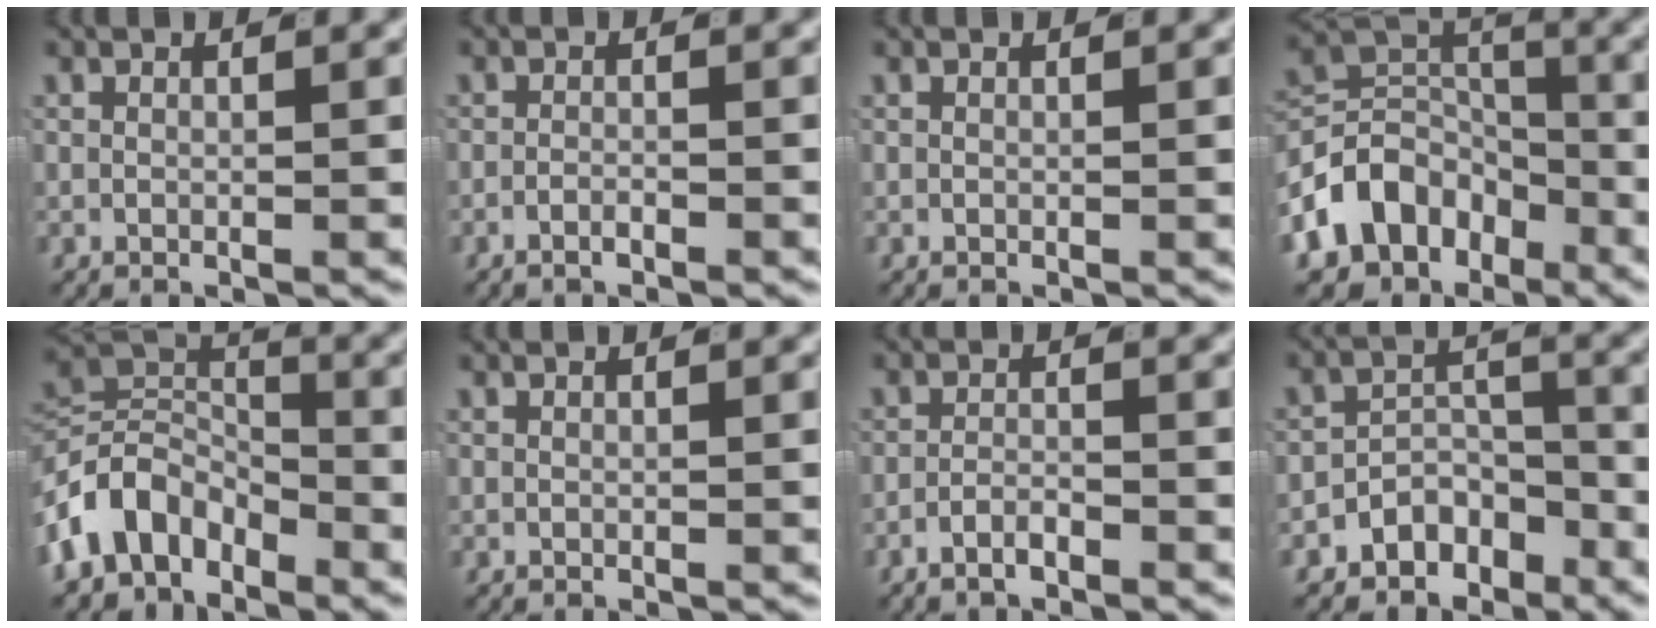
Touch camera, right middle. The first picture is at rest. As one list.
[{"total": 1.4, "force": [-1.2, 0.3, 0.6], "torque": [-0.013, -0.001, -0.024]}, {"total": 0.0}, {"total": 12.3, "force": [-3.9, 9.6, 6.7], "torque": [-0.116, -0.025, -0.064]}, {"total": 9.5, "force": [-2.6, 7.3, 5.6], "torque": [-0.102, -0.019, -0.049]}, {"total": 0.0}, {"total": 2.3, "force": [-2.0, 0.7, 0.9], "torque": [-0.016, -0.002, -0.040]}, {"total": 5.7, "force": [-4.3, 3.3, 1.6], "torque": [-0.010, -0.008, -0.076]}]